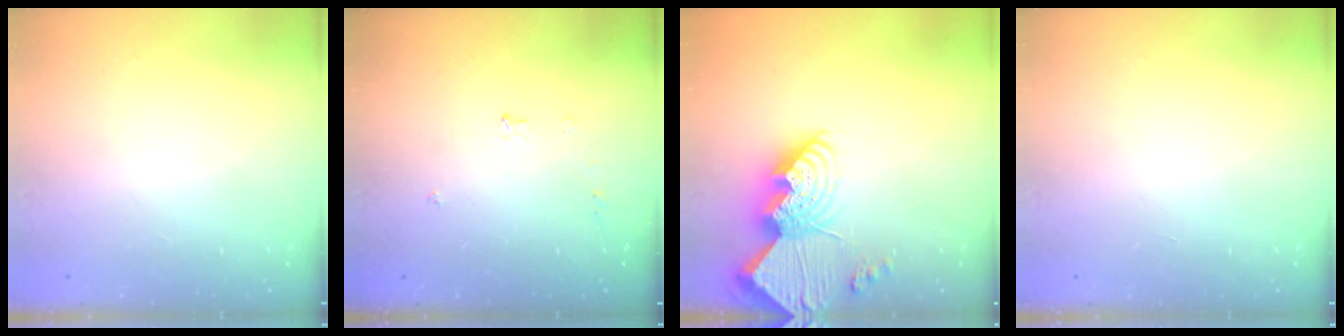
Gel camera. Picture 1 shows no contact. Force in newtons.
{"total": 3.1, "press": 3.1, "slide": 0.6}
{"total": 21.2, "press": 21.1, "slide": 2.0}
{"total": 0.0}